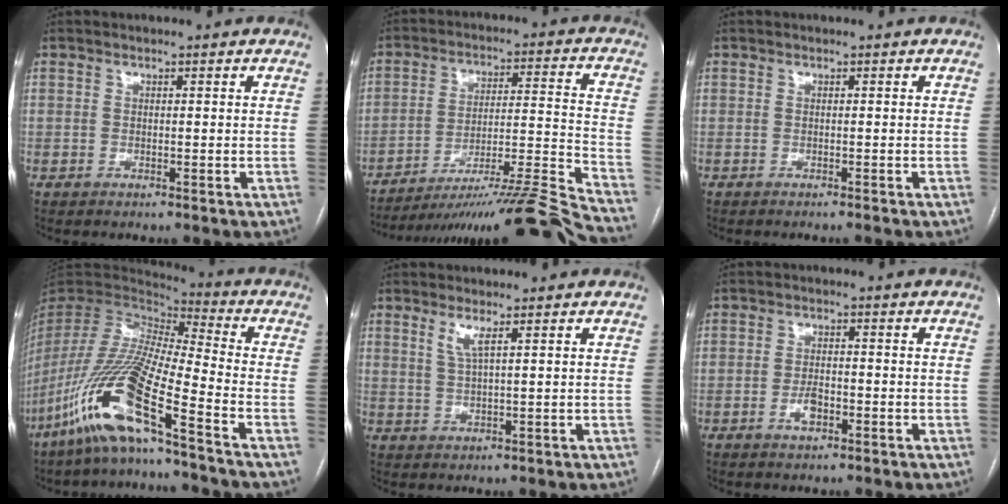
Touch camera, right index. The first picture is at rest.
{"total": 24.4, "force": [-22.1, -2.8, 10.1], "torque": [-0.096, -0.018, -0.325]}
{"total": 1.1, "force": [-1.0, -0.4, 0.3], "torque": [-0.003, 0.001, -0.014]}
{"total": 17.6, "force": [-9.9, 0.8, 14.6], "torque": [-0.314, -0.047, -0.197]}
{"total": 2.6, "force": [1.4, -0.1, 2.2], "torque": [-0.052, -0.005, 0.030]}
{"total": 3.1, "force": [-1.4, 1.3, 2.4], "torque": [-0.047, -0.002, -0.024]}